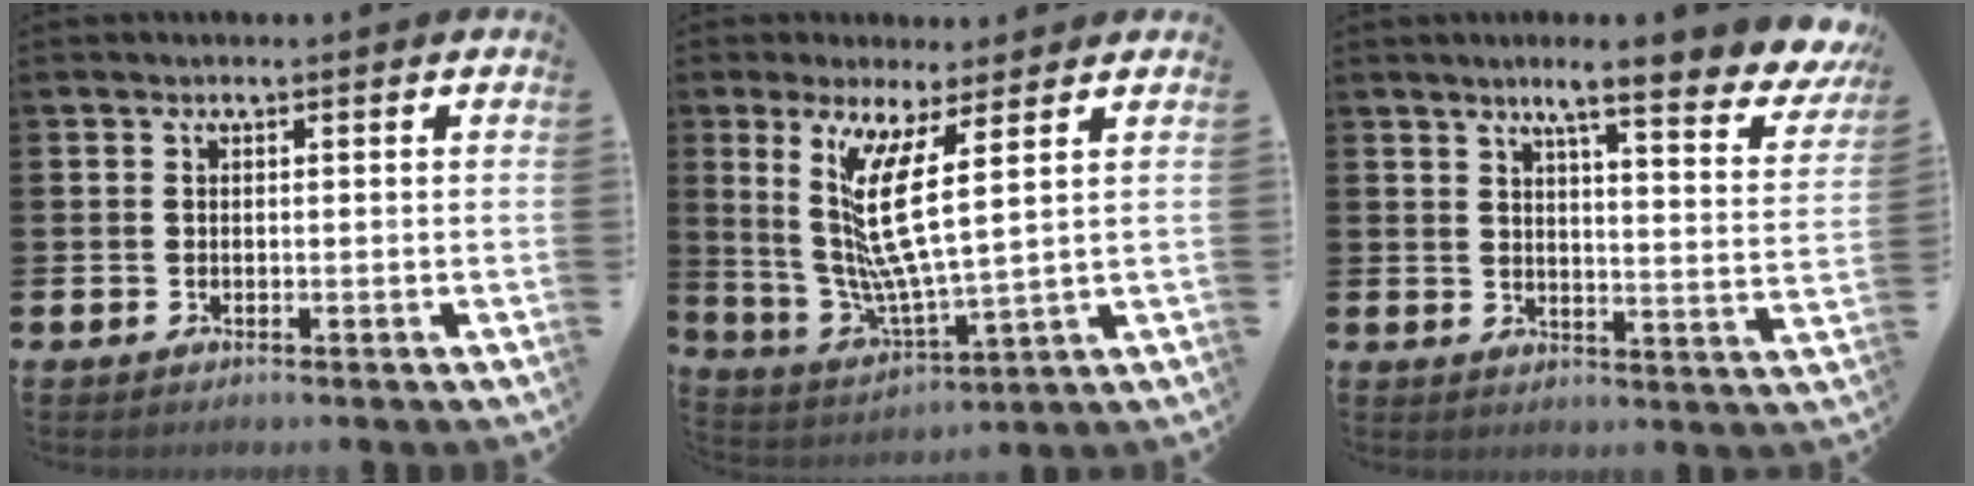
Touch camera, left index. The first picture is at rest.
{"total": 11.0, "force": [5.6, 1.7, 9.4], "torque": [-0.183, -0.028, 0.098]}
{"total": 7.6, "force": [6.1, 0.5, 4.4], "torque": [-0.079, -0.051, 0.094]}